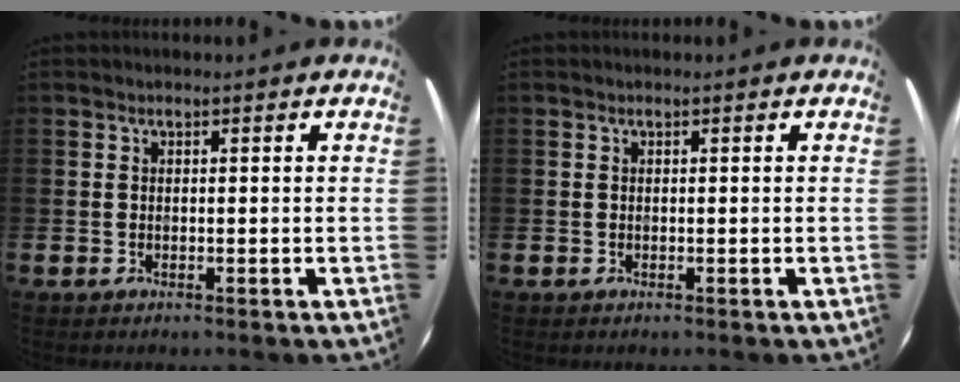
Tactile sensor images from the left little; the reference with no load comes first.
{"total": 0.0}